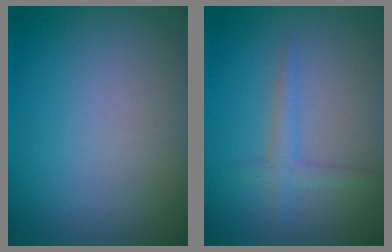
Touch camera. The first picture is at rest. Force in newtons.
{"total": 1.7, "press": 1.7, "slide": 0.1}